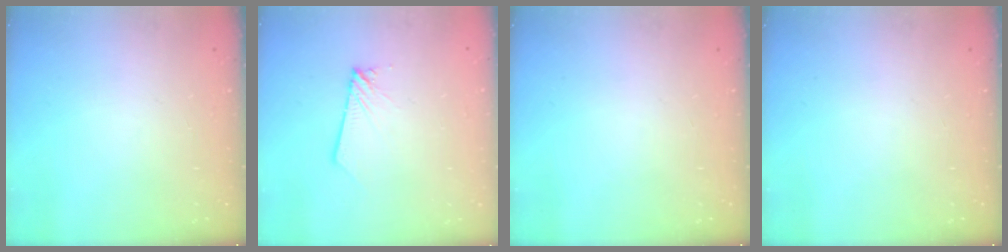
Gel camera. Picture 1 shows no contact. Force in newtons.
{"total": 1.9, "press": 1.9, "slide": 0.1}
{"total": 0.0}
{"total": 0.0}